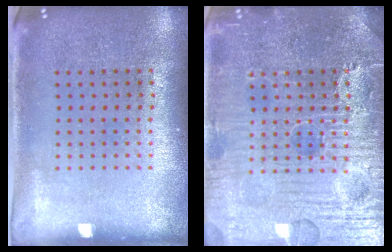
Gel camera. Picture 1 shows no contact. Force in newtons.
{"total": 5.2, "press": 5.1, "slide": 0.6}